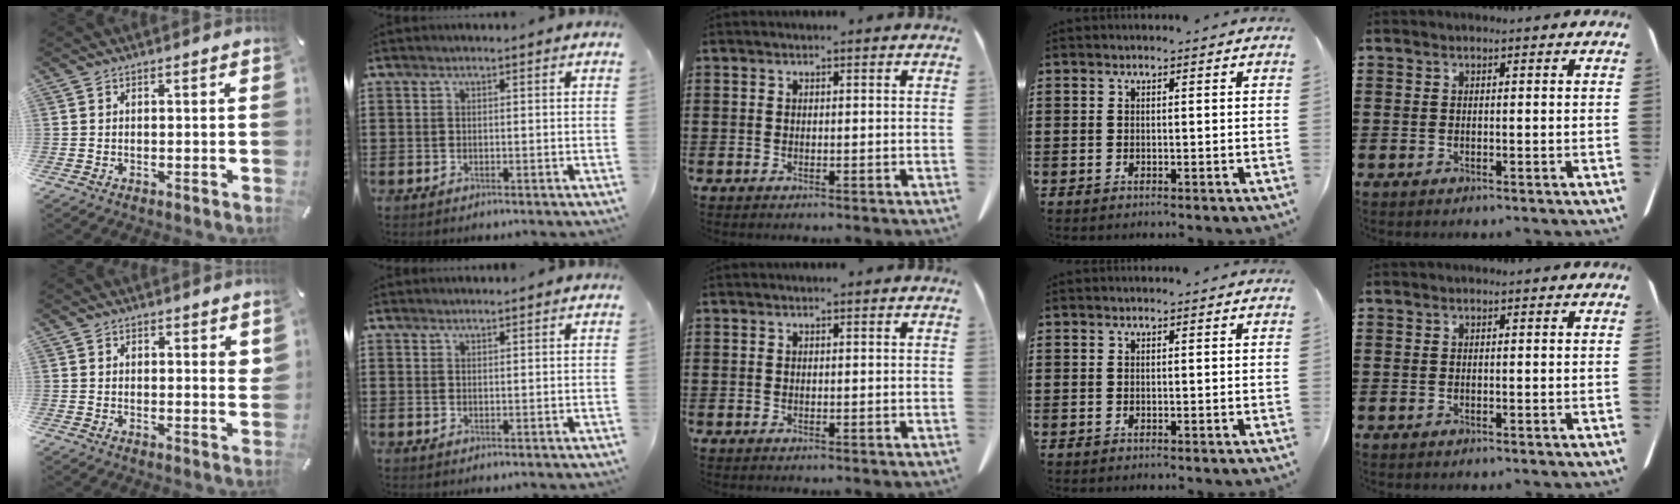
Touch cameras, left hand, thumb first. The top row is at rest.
{"thumb": {"total": 2.2, "force": [1.7, 1.1, 0.8], "torque": [0.000, -0.005, 0.028]}, "index": {"total": 0.9, "force": [0.9, 0.0, 0.1], "torque": [-0.003, -0.001, 0.018]}}